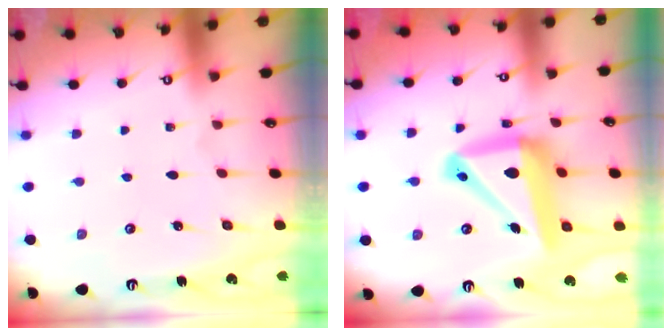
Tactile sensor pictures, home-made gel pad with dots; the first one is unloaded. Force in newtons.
{"total": 16.7, "press": 16.5, "slide": 2.5}